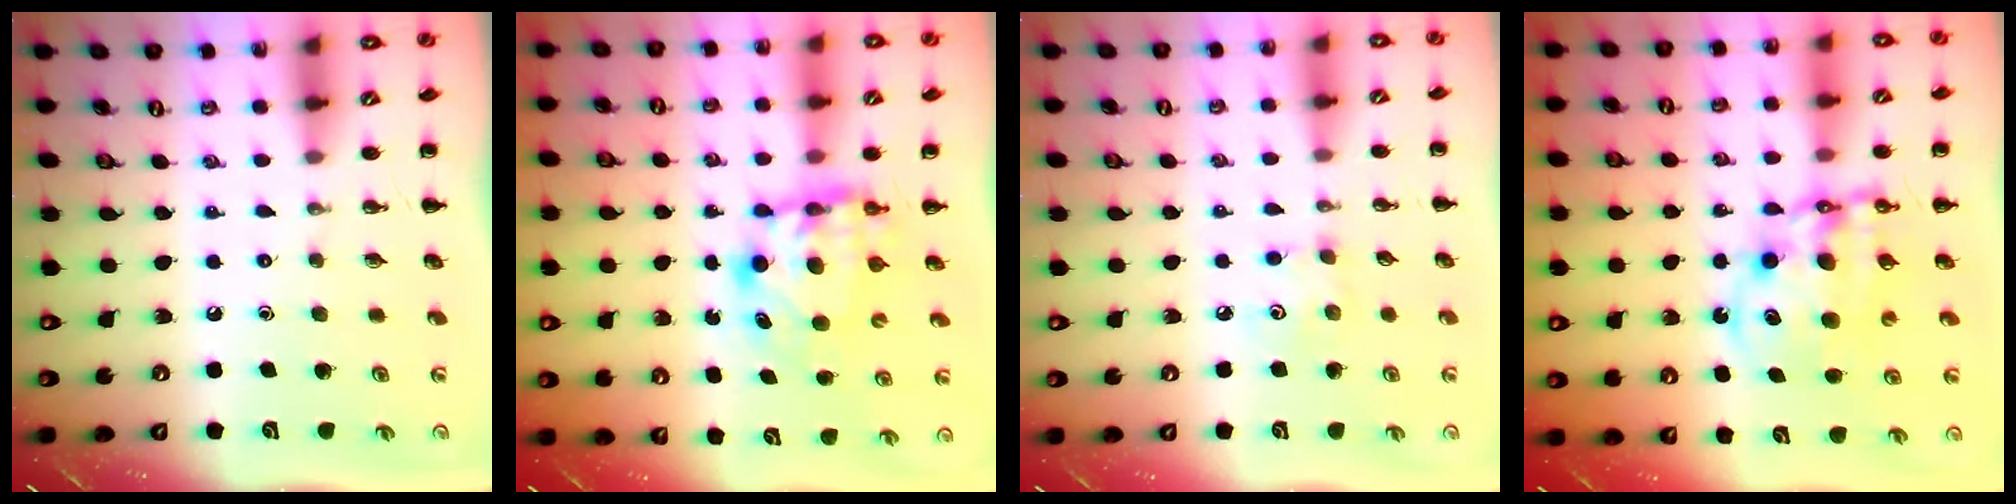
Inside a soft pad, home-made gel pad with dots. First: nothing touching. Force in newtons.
{"total": 6.4, "press": 6.4, "slide": 0.6}
{"total": 5.2, "press": 5.1, "slide": 1.1}
{"total": 11.7, "press": 11.4, "slide": 2.8}